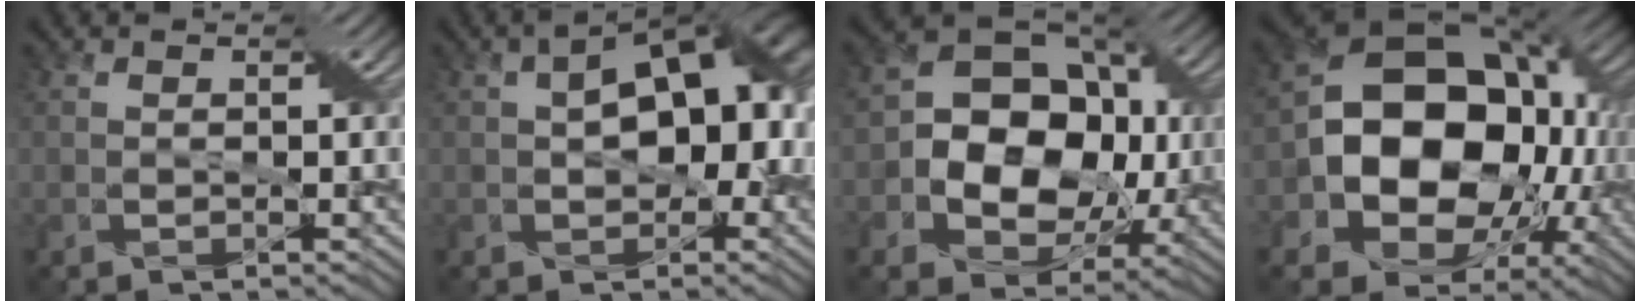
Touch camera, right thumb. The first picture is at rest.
{"total": 12.2, "force": [0.5, 7.3, 9.8], "torque": [-0.120, 0.017, 0.002]}
{"total": 14.3, "force": [-1.2, 10.6, 9.6], "torque": [-0.148, -0.004, -0.024]}
{"total": 18.4, "force": [-1.6, 14.1, 11.8], "torque": [-0.197, -0.038, -0.007]}